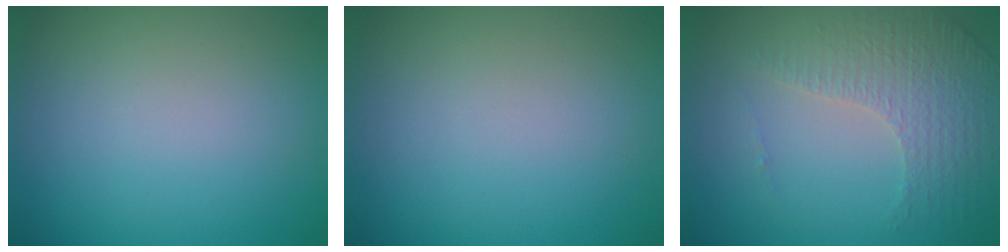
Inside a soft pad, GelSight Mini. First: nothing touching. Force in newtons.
{"total": 0.0}
{"total": 4.4, "press": 3.0, "slide": 3.3}